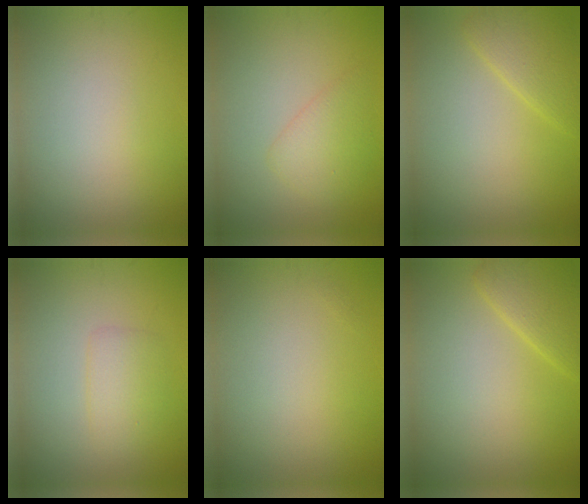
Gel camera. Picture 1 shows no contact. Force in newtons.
{"total": 2.5, "press": 2.4, "slide": 0.2}
{"total": 2.8, "press": 2.8, "slide": 0.1}
{"total": 1.9, "press": 1.9, "slide": 0.1}
{"total": 0.0}
{"total": 3.0, "press": 3.0, "slide": 0.2}